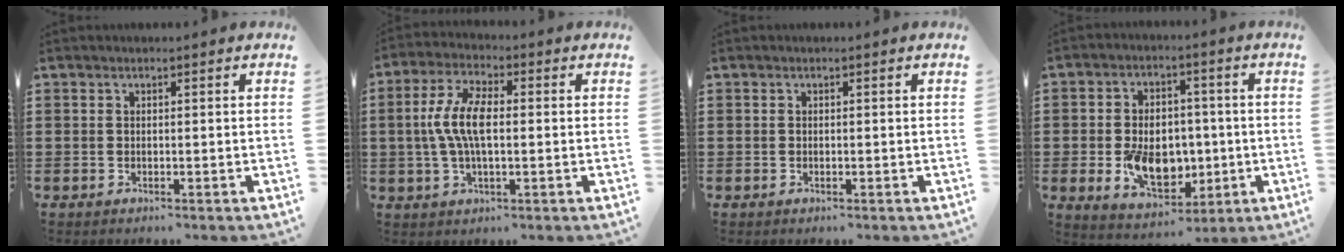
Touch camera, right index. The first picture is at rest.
{"total": 7.9, "force": [-0.1, 2.9, 7.3], "torque": [-0.167, -0.005, -0.011]}
{"total": 0.0}
{"total": 9.4, "force": [-1.5, 6.6, 6.5], "torque": [-0.120, 0.002, -0.027]}